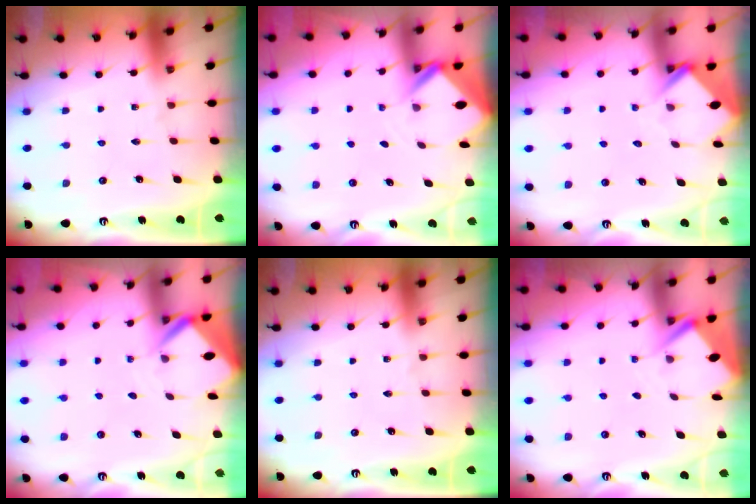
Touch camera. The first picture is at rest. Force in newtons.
{"total": 2.7, "press": 2.7, "slide": 0.2}
{"total": 3.6, "press": 3.6, "slide": 0.2}
{"total": 3.3, "press": 3.3, "slide": 0.2}
{"total": 0.0}
{"total": 2.9, "press": 2.9, "slide": 0.4}